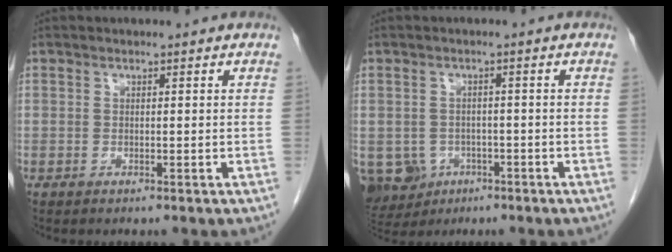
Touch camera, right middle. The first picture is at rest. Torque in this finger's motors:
{"motor_torque": [0.15, -0.02, -0.01, 0.00]}